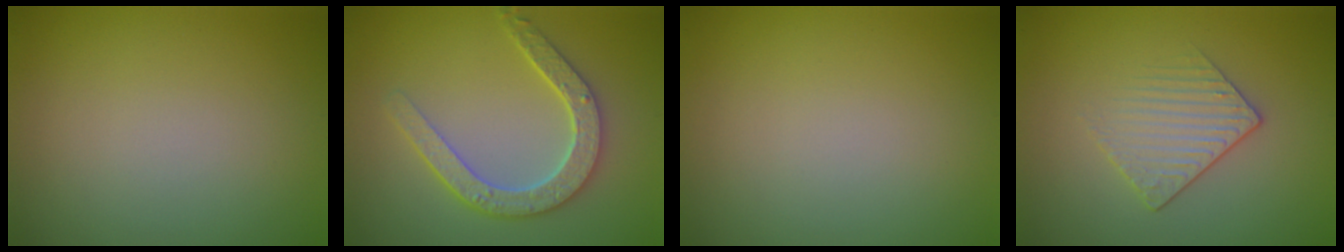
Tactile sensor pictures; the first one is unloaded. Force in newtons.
{"total": 4.6, "press": 3.7, "slide": 2.6}
{"total": 0.0}
{"total": 1.9, "press": 1.6, "slide": 1.0}